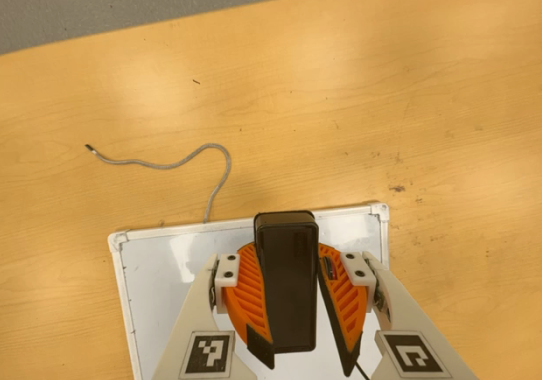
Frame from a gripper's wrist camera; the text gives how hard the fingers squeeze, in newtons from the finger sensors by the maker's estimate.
{"total": 11.0, "left": 10.6, "right": 11.3}